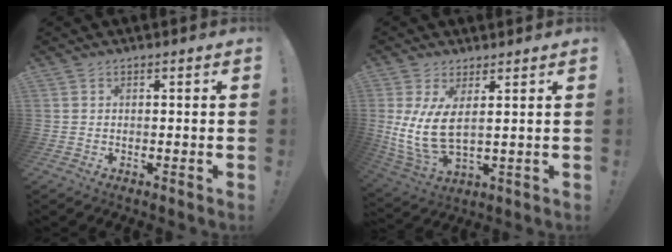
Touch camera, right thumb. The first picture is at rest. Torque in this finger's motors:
{"motor_torque": [0.24, 0.24, 0.12, 0.12, 0.08]}